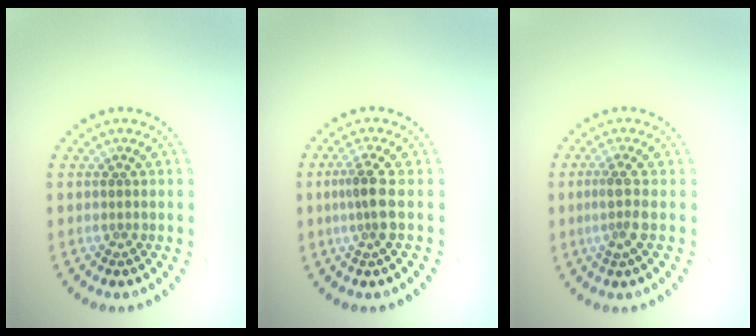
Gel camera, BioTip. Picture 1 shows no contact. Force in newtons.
{"total": 2.4, "press": 1.9, "slide": 1.5}
{"total": 2.3, "press": 1.7, "slide": 1.6}